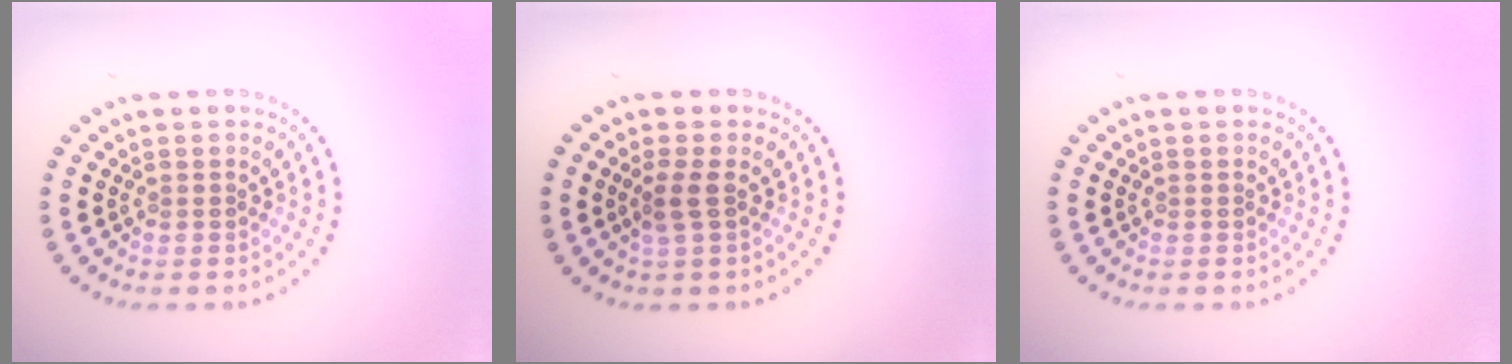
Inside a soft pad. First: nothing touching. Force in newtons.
{"total": 1.6, "press": 1.3, "slide": 0.9}
{"total": 0.0}